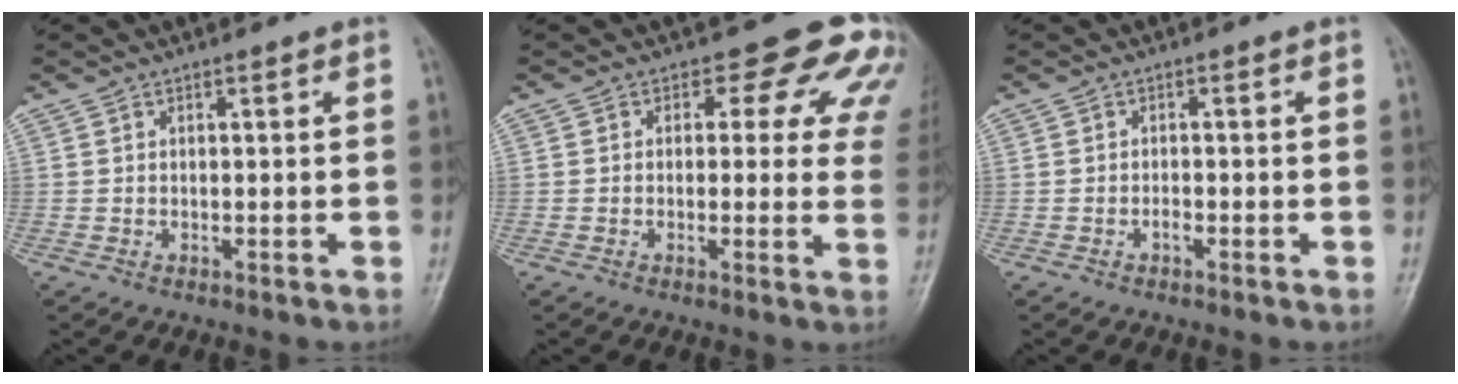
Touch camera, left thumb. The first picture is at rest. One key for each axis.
{"total": 10.5, "fx": 5.8, "fy": 6.4, "fz": 6.0, "tx": -0.010, "ty": -0.016, "tz": 0.041}
{"total": 1.0, "fx": -0.6, "fy": 0.6, "fz": 0.4, "tx": 0.002, "ty": 0.005, "tz": -0.014}